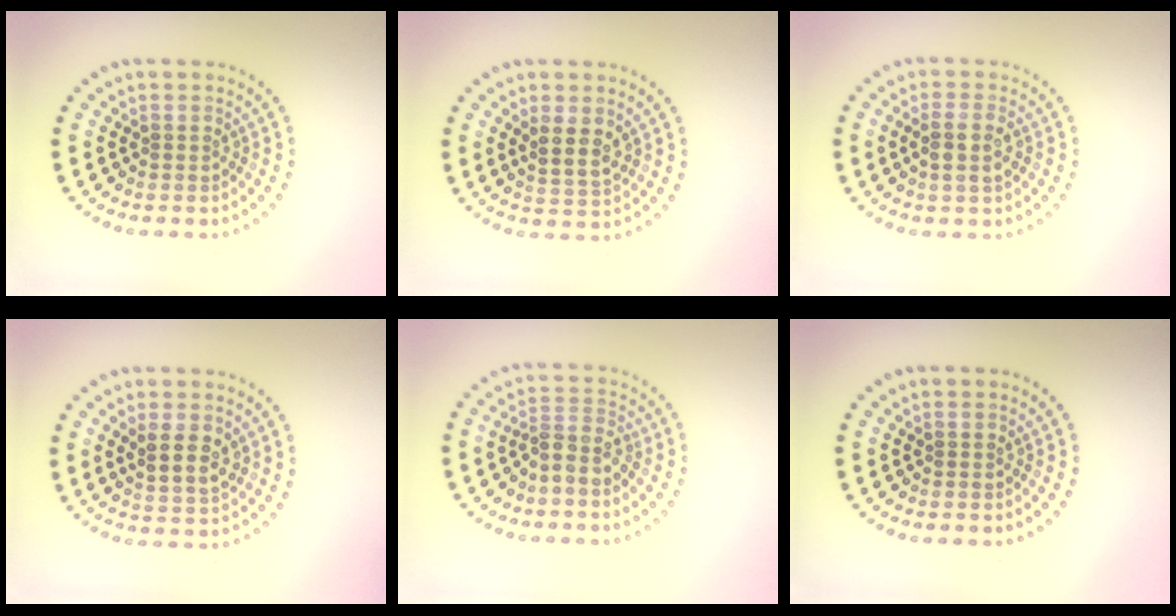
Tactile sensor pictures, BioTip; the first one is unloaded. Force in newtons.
{"total": 2.4, "press": 2.3, "slide": 1.0}
{"total": 2.2, "press": 2.1, "slide": 0.7}
{"total": 2.9, "press": 2.7, "slide": 0.9}
{"total": 2.5, "press": 1.9, "slide": 1.6}
{"total": 0.0}